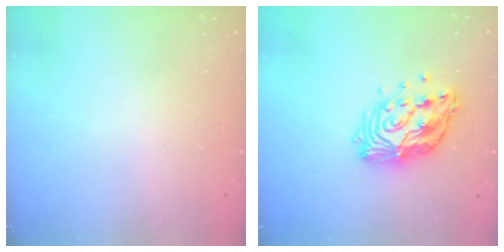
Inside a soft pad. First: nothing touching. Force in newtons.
{"total": 16.8, "press": 16.7, "slide": 1.5}